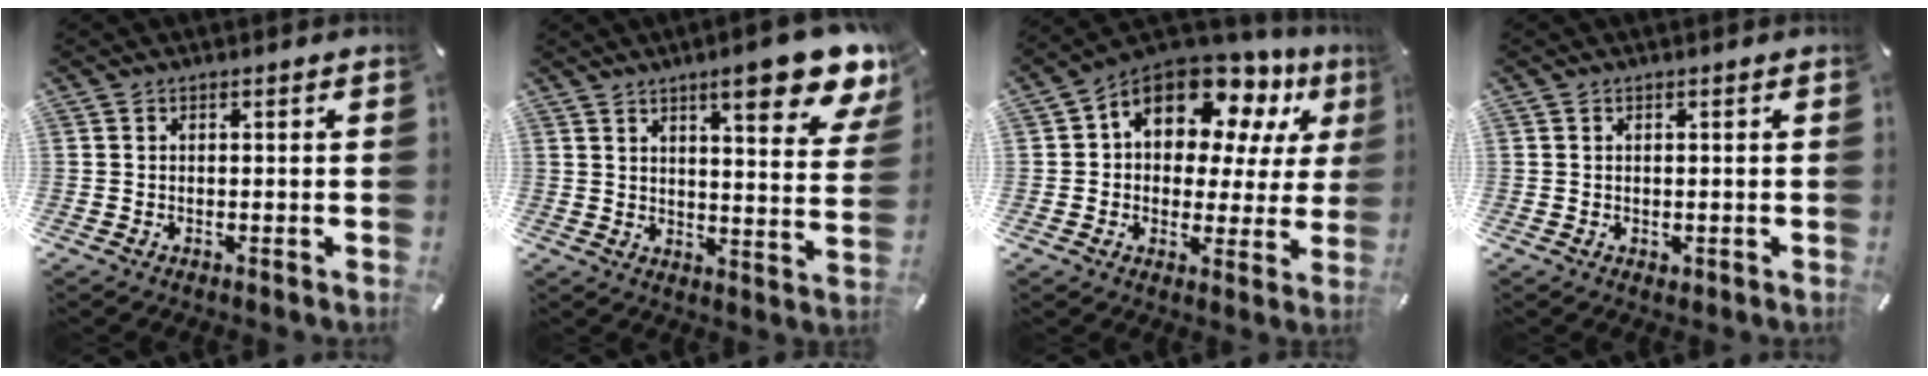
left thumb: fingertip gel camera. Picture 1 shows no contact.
{"total": 14.5, "force": [9.7, 3.6, 10.2], "torque": [-0.136, -0.064, 0.155]}
{"total": 14.5, "force": [8.4, 8.7, 7.9], "torque": [-0.133, -0.056, 0.152]}
{"total": 0.6, "force": [0.0, 0.5, 0.3], "torque": [-0.005, 0.003, 0.000]}